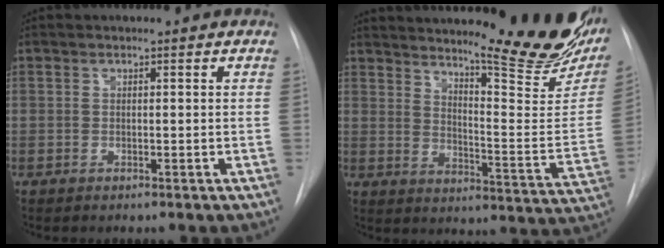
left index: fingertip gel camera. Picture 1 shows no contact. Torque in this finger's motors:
{"motor_torque": [0.77, -1.38, 0.25, 0.00]}